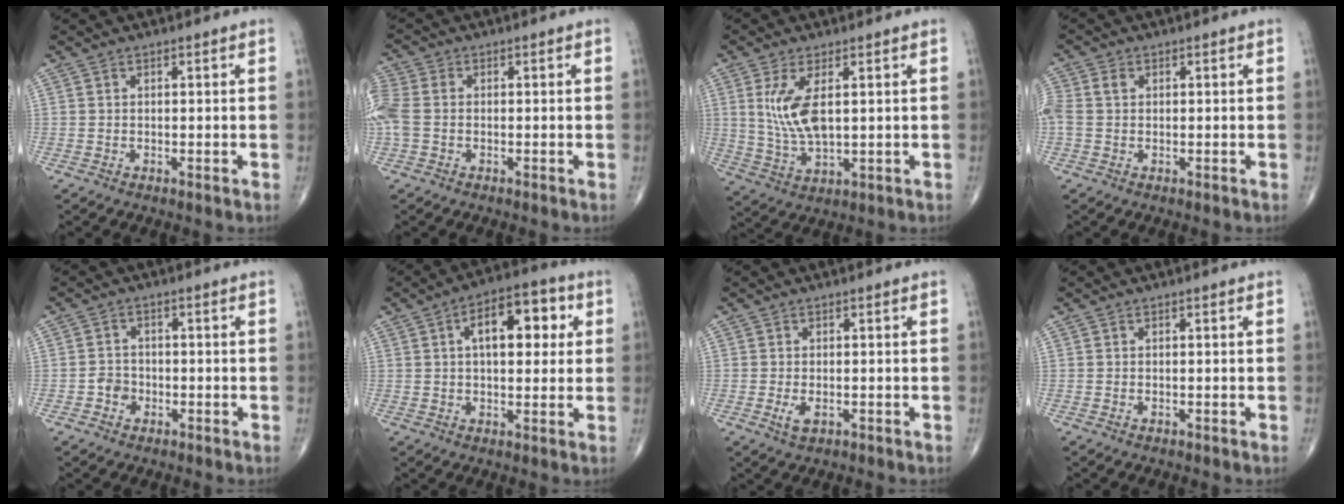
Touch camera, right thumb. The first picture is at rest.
{"total": 6.0, "force": [-0.3, 4.3, 4.2], "torque": [-0.127, 0.014, -0.011]}
{"total": 8.7, "force": [2.0, 3.6, 7.7], "torque": [-0.161, -0.015, 0.051]}
{"total": 3.4, "force": [0.6, 2.5, 2.2], "torque": [-0.062, 0.015, 0.013]}
{"total": 2.9, "force": [-1.1, 2.5, 1.0], "torque": [-0.002, 0.009, -0.023]}
{"total": 12.1, "force": [3.1, 6.2, 9.9], "torque": [-0.116, 0.018, 0.040]}
{"total": 2.4, "force": [-0.7, 1.3, 1.9], "torque": [-0.038, -0.005, -0.011]}
{"total": 0.0}